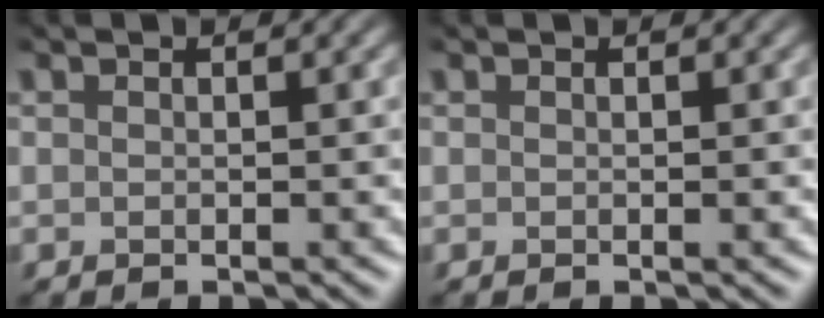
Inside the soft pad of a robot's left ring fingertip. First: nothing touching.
{"total": 0.0}